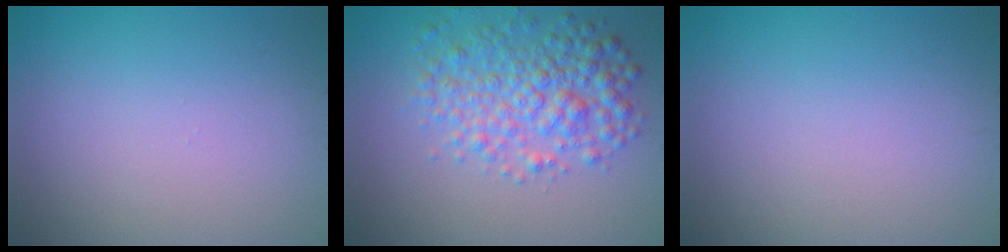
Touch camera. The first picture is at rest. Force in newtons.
{"total": 5.3, "press": 5.3, "slide": 0.1}
{"total": 0.0}